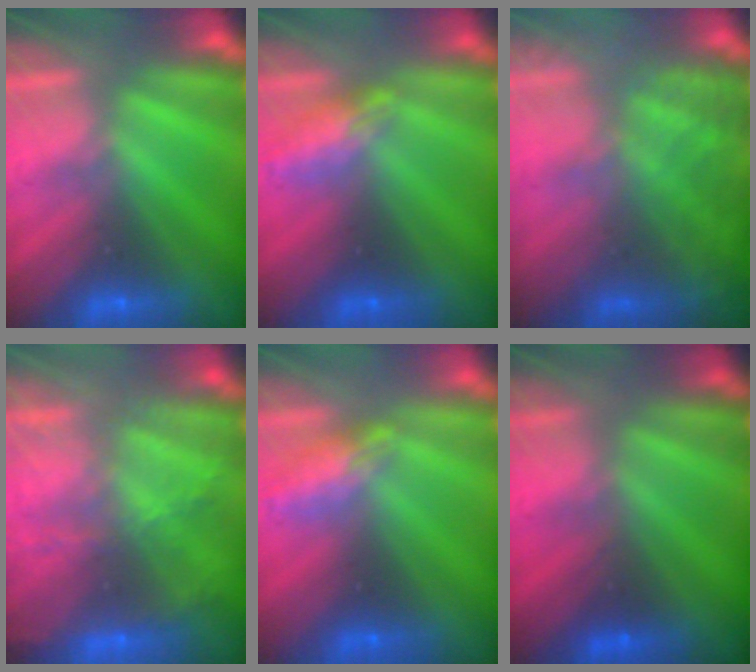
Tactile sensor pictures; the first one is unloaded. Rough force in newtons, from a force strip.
{"total": 2.4}
{"total": 9.1}
{"total": 10.8}
{"total": 2.4}
{"total": 1.7}